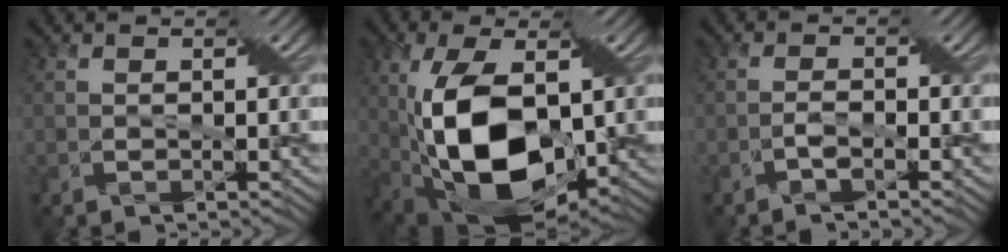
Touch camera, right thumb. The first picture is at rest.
{"total": 14.8, "force": [-0.5, 7.7, 12.6], "torque": [-0.258, -0.024, -0.001]}
{"total": 1.5, "force": [-1.1, -0.3, 1.1], "torque": [-0.027, 0.006, -0.020]}